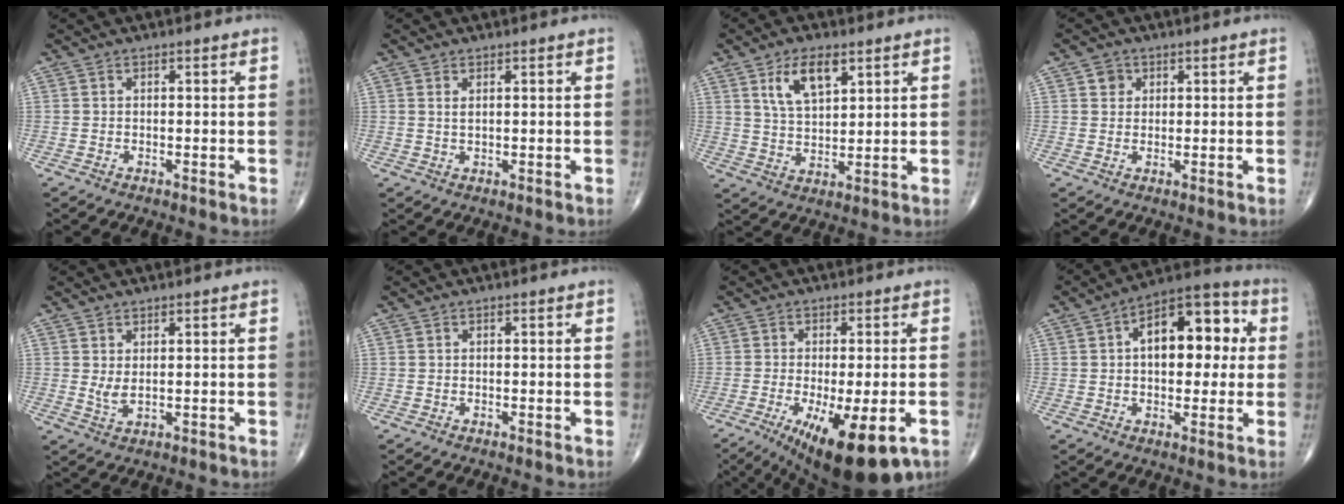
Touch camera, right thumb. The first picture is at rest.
{"total": 1.1, "force": [0.6, 0.3, 0.9], "torque": [-0.019, -0.004, 0.014]}
{"total": 8.6, "force": [4.3, 4.0, 6.3], "torque": [-0.099, -0.020, 0.083]}
{"total": 2.4, "force": [1.0, 2.1, 0.6], "torque": [0.001, -0.004, 0.011]}
{"total": 2.5, "force": [0.7, 0.9, 2.2], "torque": [-0.043, -0.011, 0.019]}
{"total": 0.0}
{"total": 15.5, "force": [-6.5, 4.9, 13.1], "torque": [-0.190, -0.019, -0.088]}
{"total": 15.8, "force": [2.8, 8.6, 13.0], "torque": [-0.151, 0.028, 0.034]}